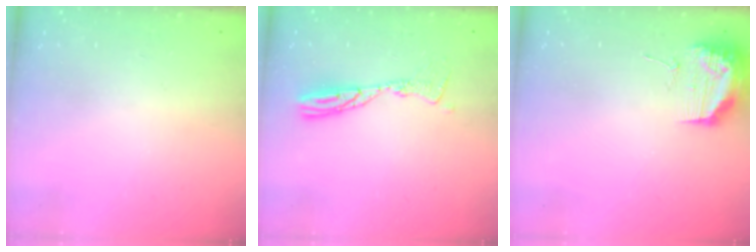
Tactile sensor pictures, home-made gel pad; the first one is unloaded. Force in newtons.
{"total": 9.7, "press": 9.7, "slide": 0.9}
{"total": 17.0, "press": 13.3, "slide": 10.6}